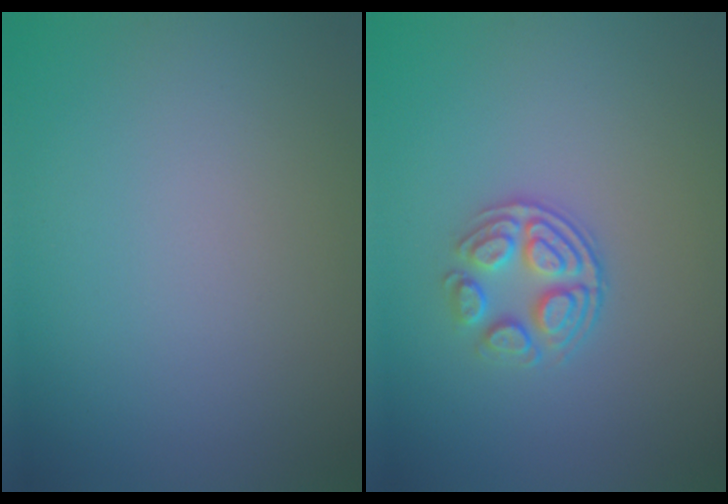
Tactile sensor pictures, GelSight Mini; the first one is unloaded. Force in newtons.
{"total": 3.1, "press": 2.6, "slide": 1.8}